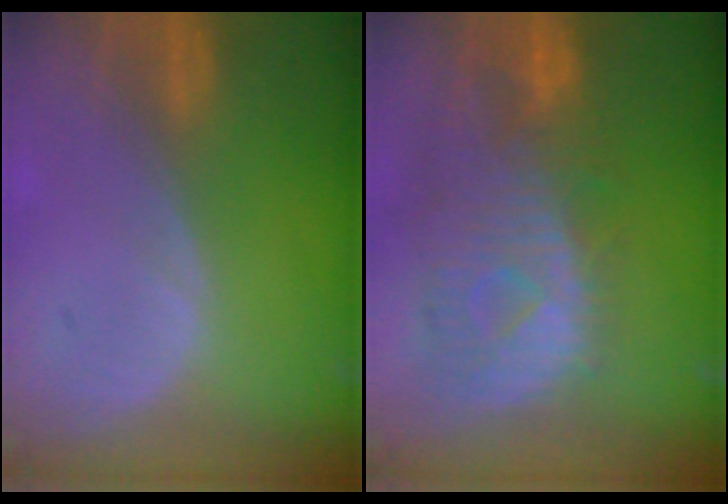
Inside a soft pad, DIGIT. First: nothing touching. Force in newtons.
{"total": 11.0, "press": 9.7, "slide": 5.2}